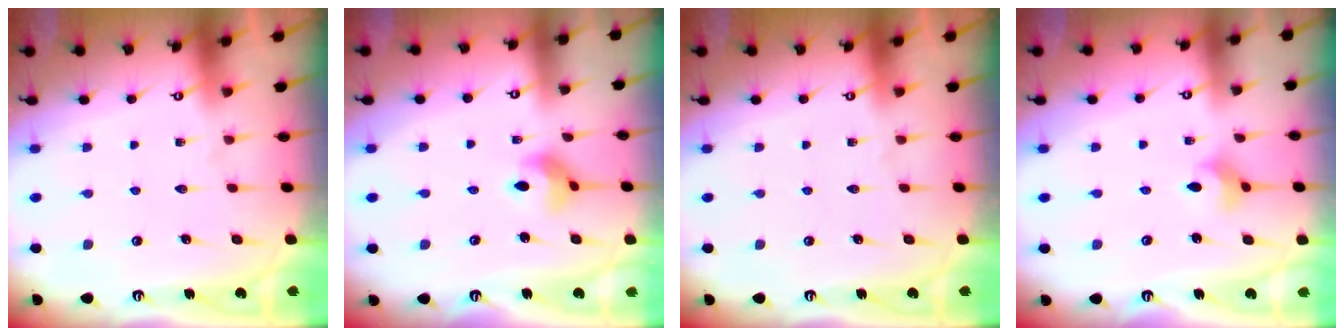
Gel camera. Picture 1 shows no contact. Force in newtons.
{"total": 5.9, "press": 5.9, "slide": 0.7}
{"total": 0.0}
{"total": 3.6, "press": 3.6, "slide": 0.2}